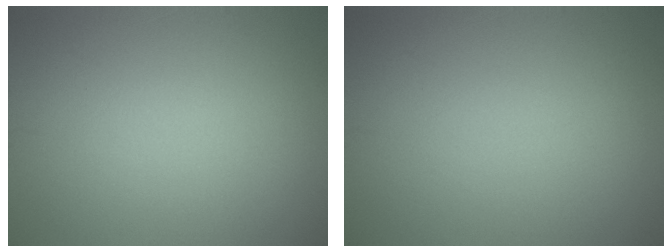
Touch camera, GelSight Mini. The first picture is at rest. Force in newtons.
{"total": 0.0}